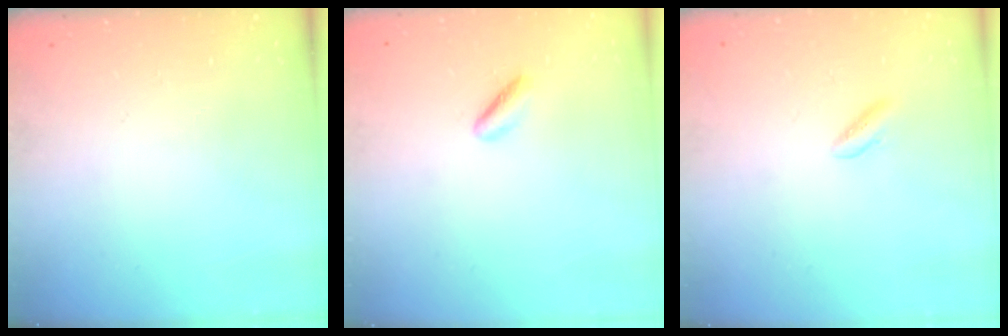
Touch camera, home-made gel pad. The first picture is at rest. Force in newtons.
{"total": 1.6, "press": 1.2, "slide": 1.1}
{"total": 1.3, "press": 1.1, "slide": 0.7}